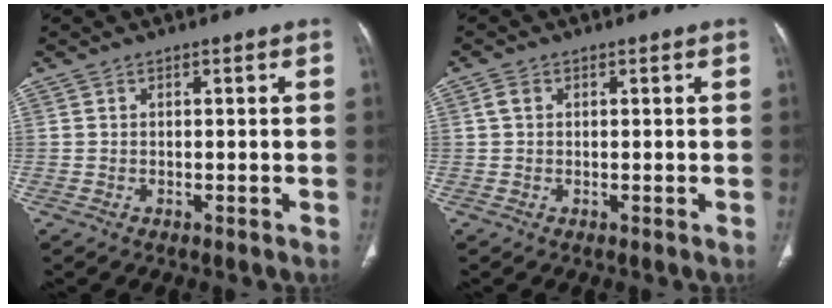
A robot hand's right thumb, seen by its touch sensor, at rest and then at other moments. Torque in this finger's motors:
{"motor_torque": [-0.59, 0.03, 0.33, -0.23, 0.09]}